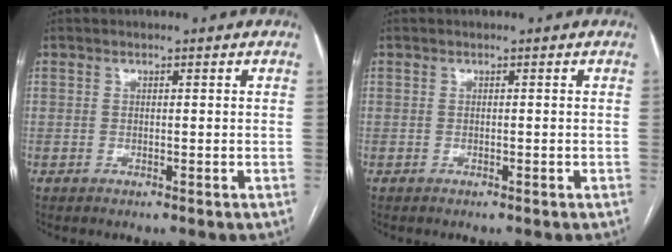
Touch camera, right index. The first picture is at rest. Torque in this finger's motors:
{"motor_torque": [0.00, 0.00, 0.00, 0.00]}